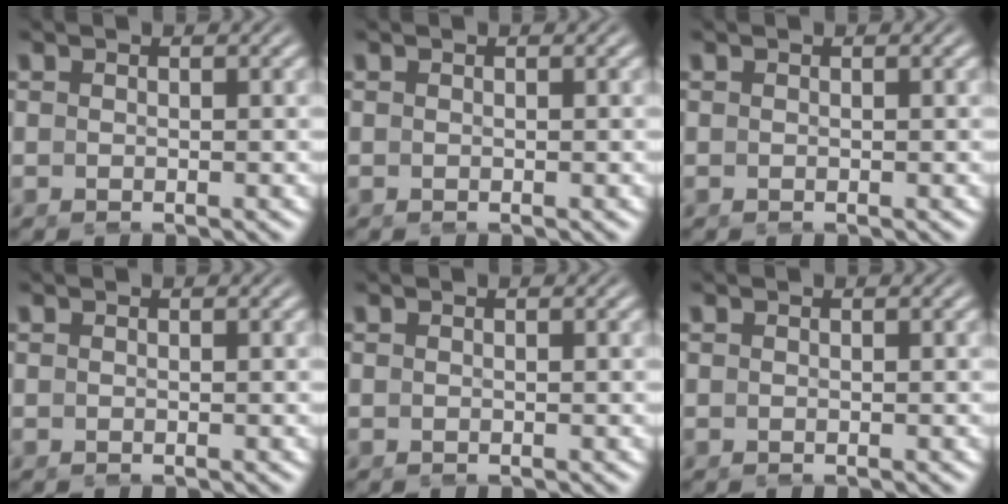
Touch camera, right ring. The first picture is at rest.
{"total": 0.0}
{"total": 0.0}
{"total": 0.0}
{"total": 0.0}
{"total": 0.0}